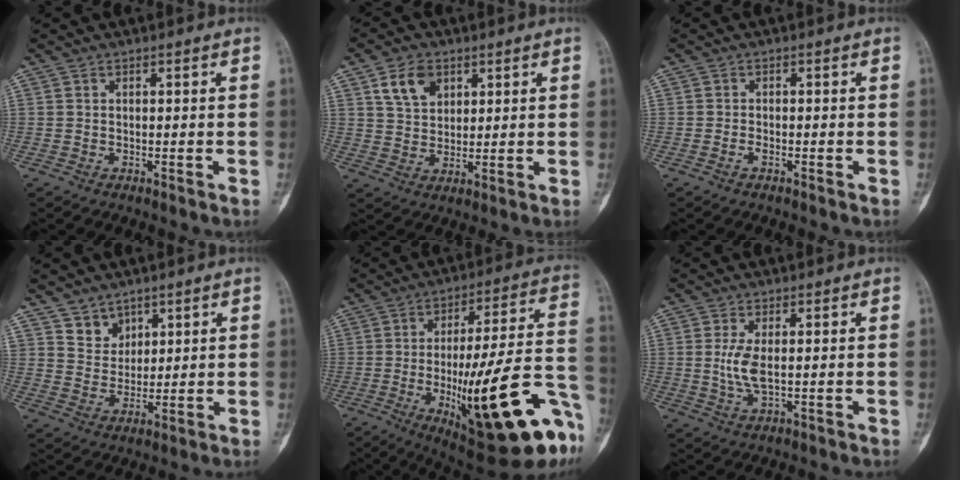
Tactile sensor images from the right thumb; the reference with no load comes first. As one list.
[{"total": 7.3, "force": [3.5, 4.9, 4.0], "torque": [-0.052, -0.014, 0.067]}, {"total": 1.0, "force": [-0.6, 0.4, 0.6], "torque": [-0.012, 0.004, -0.013]}, {"total": 5.2, "force": [3.7, 3.6, 0.6], "torque": [0.017, -0.031, 0.074]}, {"total": 30.8, "force": [-9.8, 8.1, 28.1], "torque": [-0.351, 0.019, -0.127]}, {"total": 4.8, "force": [0.3, 1.6, 4.5], "torque": [-0.108, -0.008, 0.010]}]